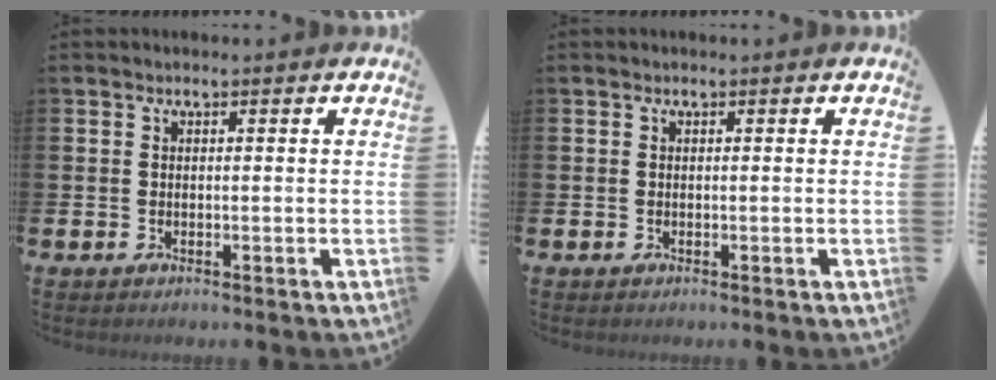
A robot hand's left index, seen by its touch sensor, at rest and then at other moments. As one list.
[{"total": 0.0}]